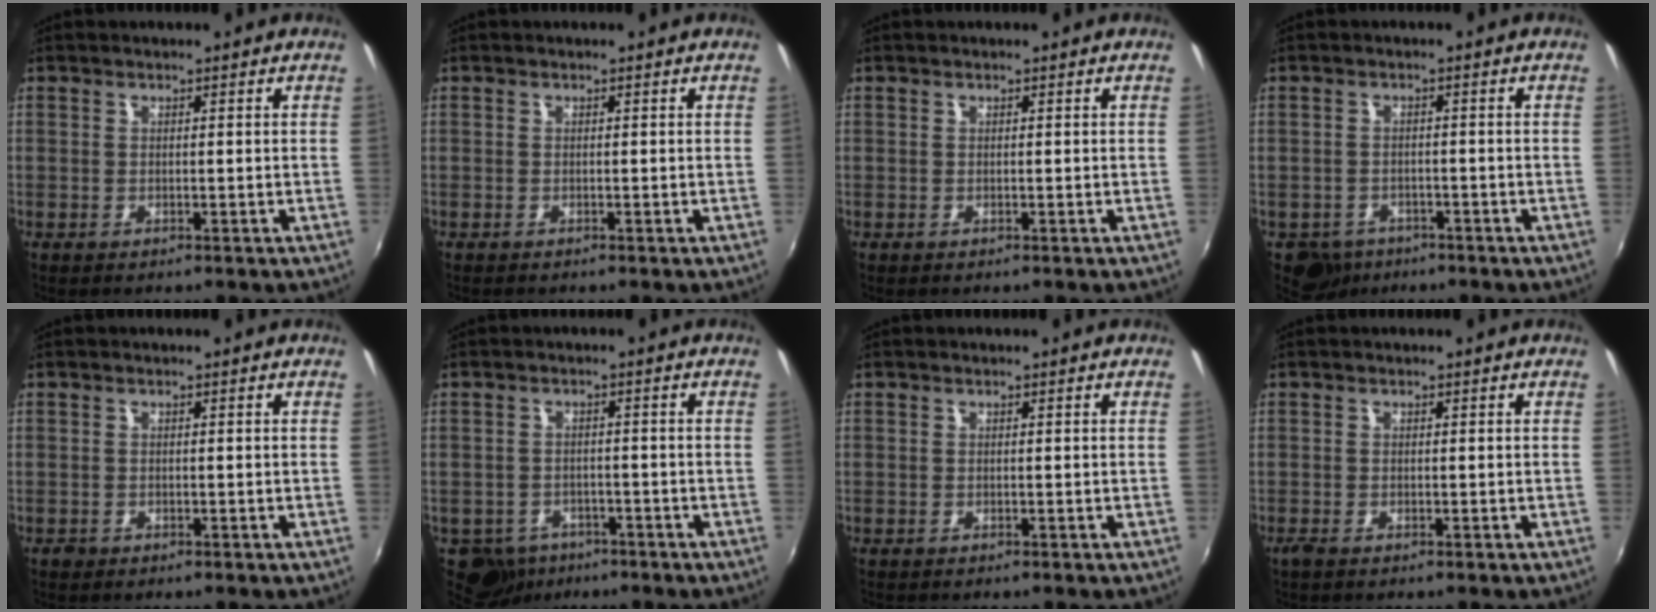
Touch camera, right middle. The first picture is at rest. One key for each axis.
{"total": 0.0}
{"total": 0.0}
{"total": 5.2, "fx": -3.3, "fy": 3.8, "fz": 1.2, "tx": -0.039, "ty": -0.005, "tz": -0.051}
{"total": 0.9, "fx": -0.6, "fy": 0.7, "fz": 0.1, "tx": -0.005, "ty": -0.003, "tz": -0.011}
{"total": 7.6, "fx": -4.6, "fy": 5.7, "fz": 2.1, "tx": -0.065, "ty": -0.003, "tz": -0.065}
{"total": 0.0}
{"total": 1.0, "fx": -0.8, "fy": 0.3, "fz": 0.5, "tx": -0.011, "ty": -0.004, "tz": -0.017}